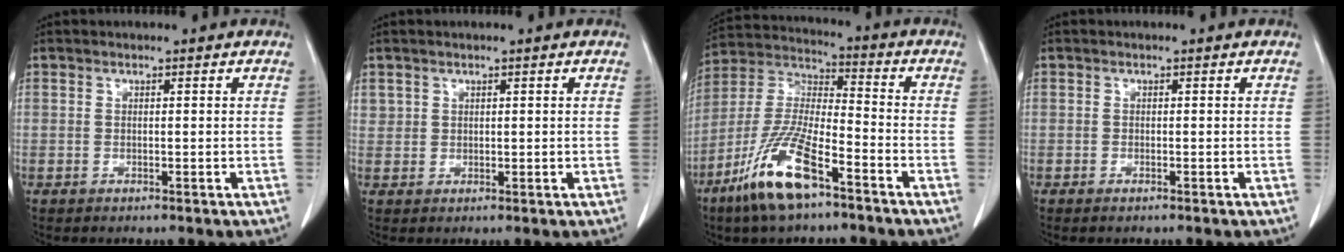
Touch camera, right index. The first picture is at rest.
{"total": 1.5, "force": [0.9, 1.2, 0.1], "torque": [0.011, 0.001, 0.012]}
{"total": 14.0, "force": [-8.3, 2.9, 10.9], "torque": [-0.233, -0.021, -0.156]}
{"total": 0.5, "force": [-0.4, 0.0, 0.4], "torque": [-0.012, -0.002, -0.002]}